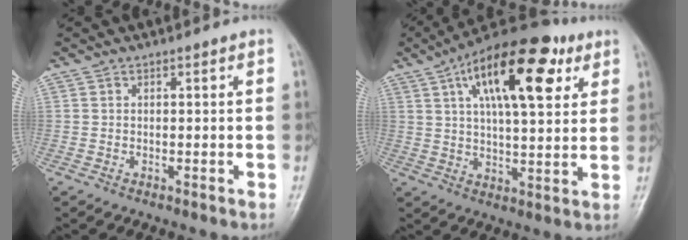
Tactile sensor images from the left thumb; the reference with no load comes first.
{"total": 20.4, "force": [8.7, 8.4, 16.5], "torque": [-0.240, -0.006, 0.134]}